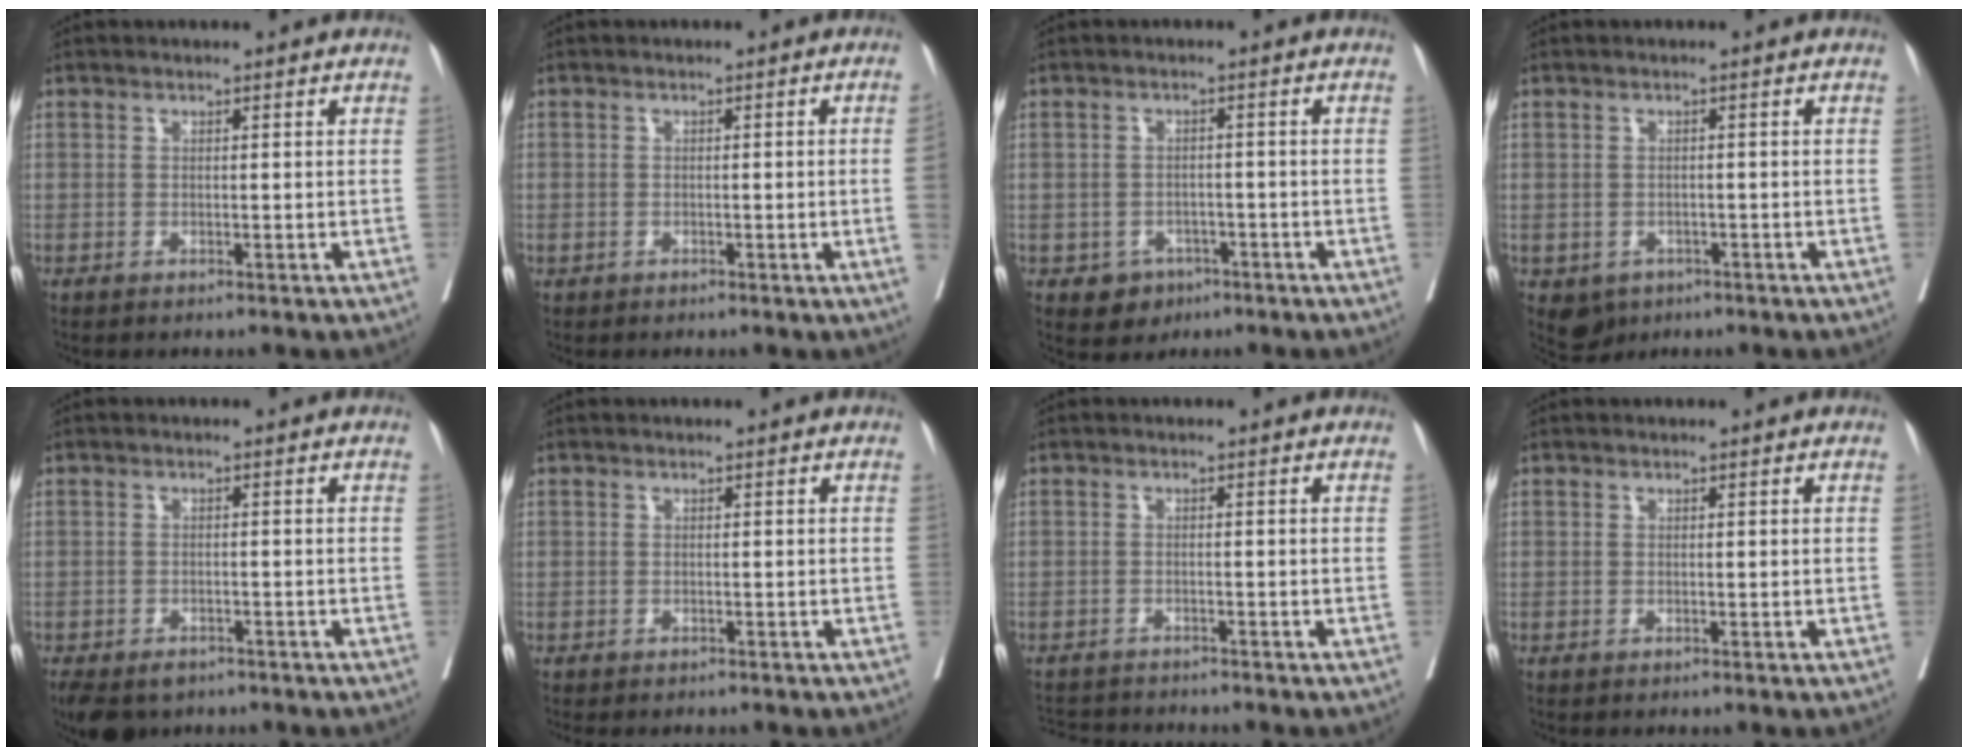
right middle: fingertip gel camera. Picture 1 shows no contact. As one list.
[{"total": 1.5, "force": [-0.4, 0.2, 1.4], "torque": [-0.025, 0.008, -0.004]}, {"total": 3.6, "force": [-1.9, 3.0, 0.8], "torque": [-0.007, 0.008, -0.021]}, {"total": 4.1, "force": [-2.1, 3.3, 1.2], "torque": [-0.013, 0.000, -0.025]}, {"total": 8.1, "force": [-5.4, 4.8, 3.6], "torque": [-0.079, -0.013, -0.077]}, {"total": 2.8, "force": [-2.4, 1.1, 0.9], "torque": [-0.012, -0.006, -0.032]}, {"total": 5.2, "force": [-5.1, 0.6, 0.8], "torque": [-0.009, -0.011, -0.082]}, {"total": 0.0}]